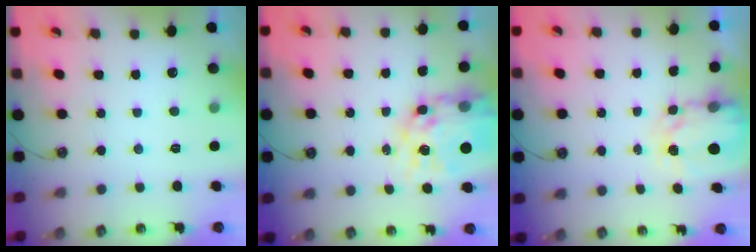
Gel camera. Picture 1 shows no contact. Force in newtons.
{"total": 17.0, "press": 16.9, "slide": 1.7}
{"total": 3.8, "press": 3.8, "slide": 0.1}